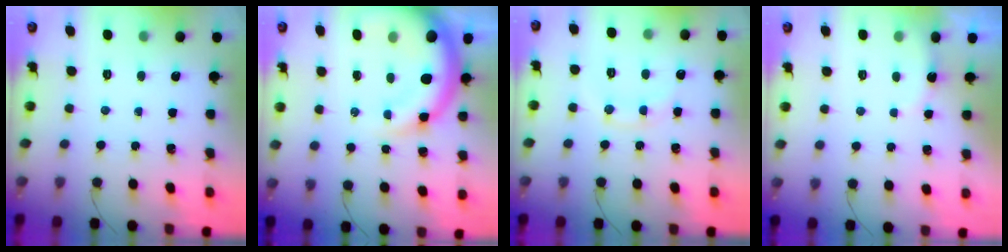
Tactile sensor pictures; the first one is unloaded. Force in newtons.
{"total": 13.4, "press": 13.1, "slide": 2.6}
{"total": 8.1, "press": 8.0, "slide": 1.0}
{"total": 4.4, "press": 4.3, "slide": 0.5}